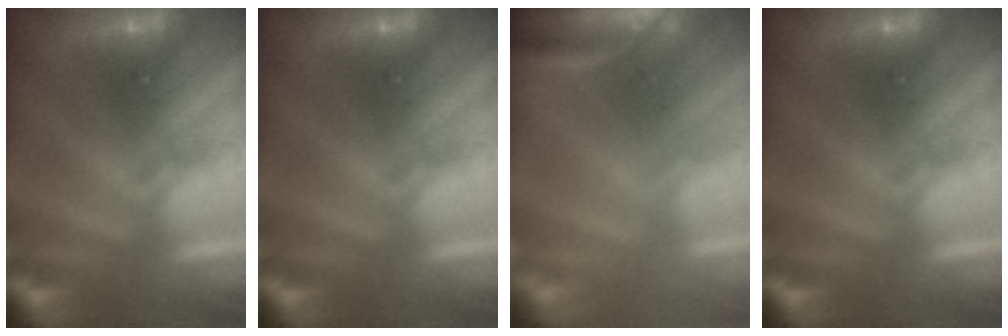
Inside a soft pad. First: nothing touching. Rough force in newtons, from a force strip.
{"total": 0.0}
{"total": 3.8}
{"total": 0.0}